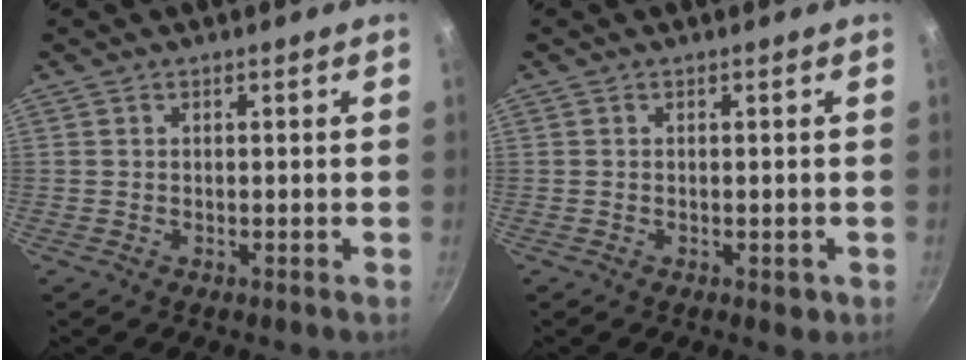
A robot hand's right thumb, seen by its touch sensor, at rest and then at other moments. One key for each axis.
{"total": 1.8, "fx": -0.6, "fy": 0.9, "fz": 1.5, "tx": -0.019, "ty": -0.003, "tz": -0.007}